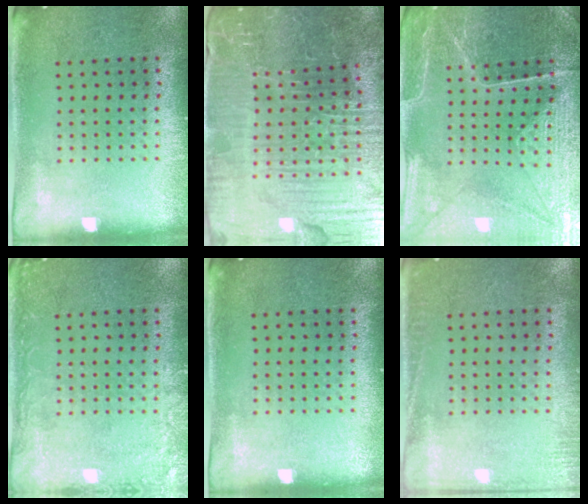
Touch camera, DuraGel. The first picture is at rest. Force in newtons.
{"total": 5.9, "press": 5.5, "slide": 1.9}
{"total": 3.4, "press": 3.4, "slide": 0.4}
{"total": 2.4, "press": 2.4, "slide": 0.4}
{"total": 0.0}
{"total": 1.9, "press": 1.9, "slide": 0.4}